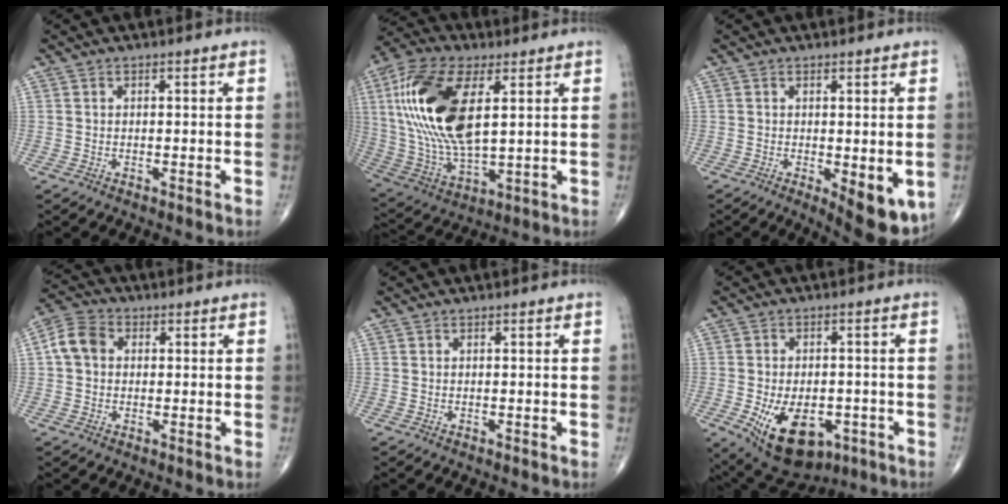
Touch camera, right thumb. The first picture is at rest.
{"total": 21.8, "force": [5.2, 10.2, 18.5], "torque": [-0.387, -0.014, 0.097]}
{"total": 8.5, "force": [-2.2, 3.1, 7.6], "torque": [-0.094, -0.020, -0.025]}
{"total": 6.3, "force": [0.7, 5.0, 3.8], "torque": [-0.072, 0.018, 0.006]}
{"total": 0.0}
{"total": 14.2, "force": [-5.4, 8.6, 10.0], "torque": [-0.145, 0.005, -0.066]}